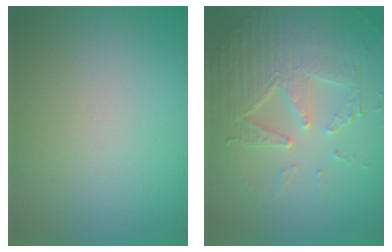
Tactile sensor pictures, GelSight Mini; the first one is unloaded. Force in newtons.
{"total": 5.7, "press": 4.7, "slide": 3.3}